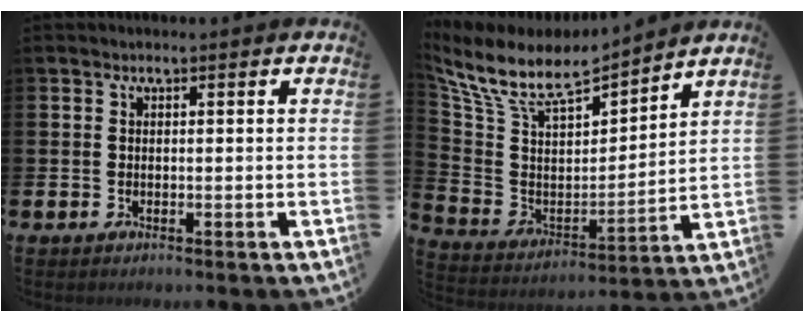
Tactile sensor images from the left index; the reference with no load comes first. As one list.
[{"total": 9.1, "force": [7.9, 2.9, 3.4], "torque": [-0.111, -0.049, 0.139]}]